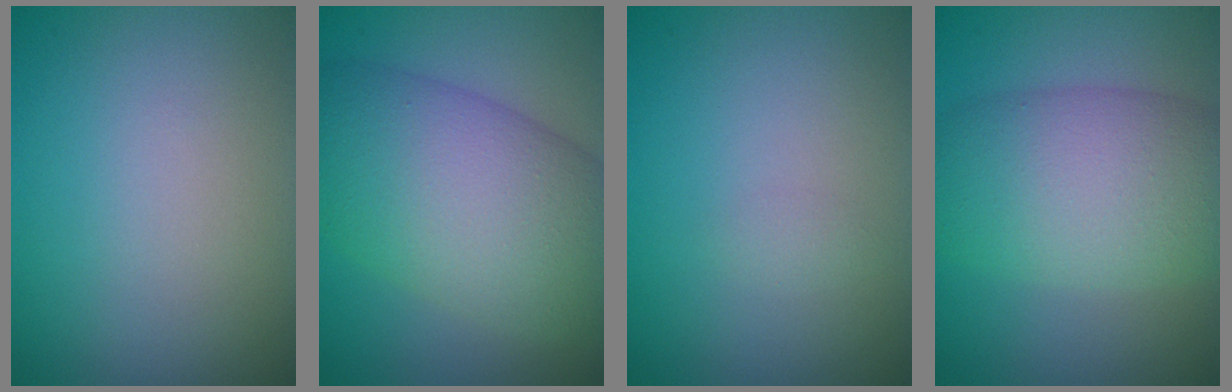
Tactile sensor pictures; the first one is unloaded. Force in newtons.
{"total": 10.7, "press": 10.7, "slide": 0.5}
{"total": 0.6, "press": 0.6, "slide": 0.1}
{"total": 8.0, "press": 8.0, "slide": 0.7}